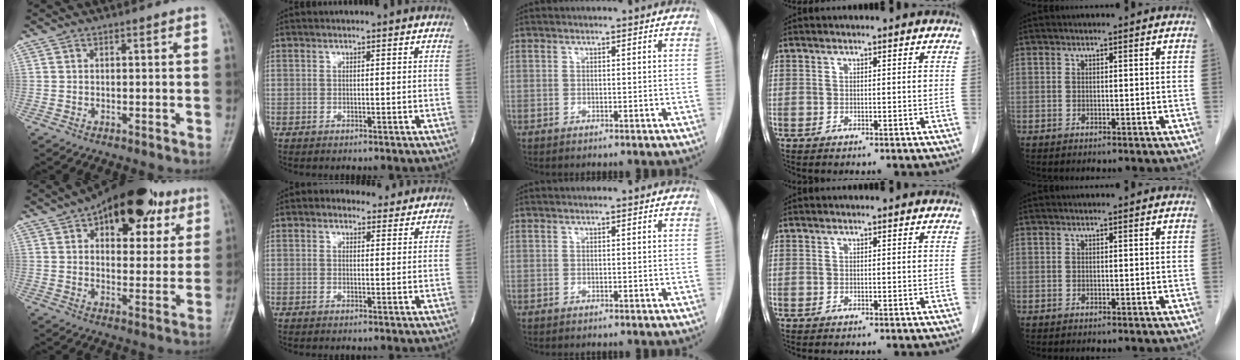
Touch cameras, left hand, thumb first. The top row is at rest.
{"thumb": {"total": 19.2, "force": [9.8, 10.3, 12.9], "torque": [-0.131, -0.014, 0.138]}, "index": {"total": 4.1, "force": [3.1, 2.4, 1.0], "torque": [-0.017, 0.020, 0.042]}}